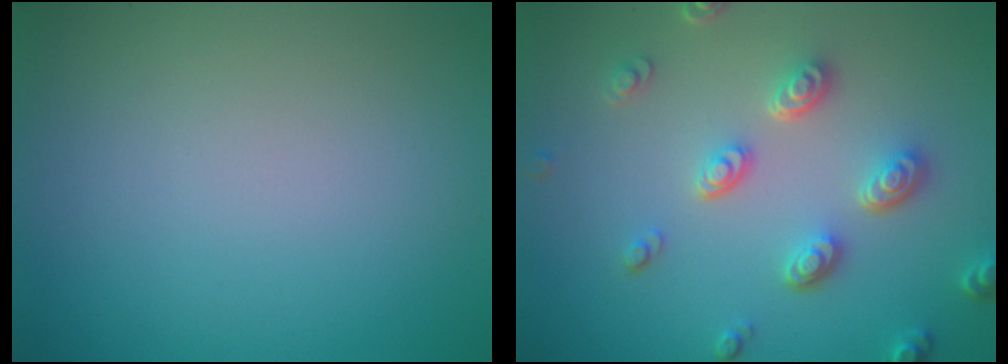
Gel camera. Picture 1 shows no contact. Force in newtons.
{"total": 4.2, "press": 3.4, "slide": 2.5}